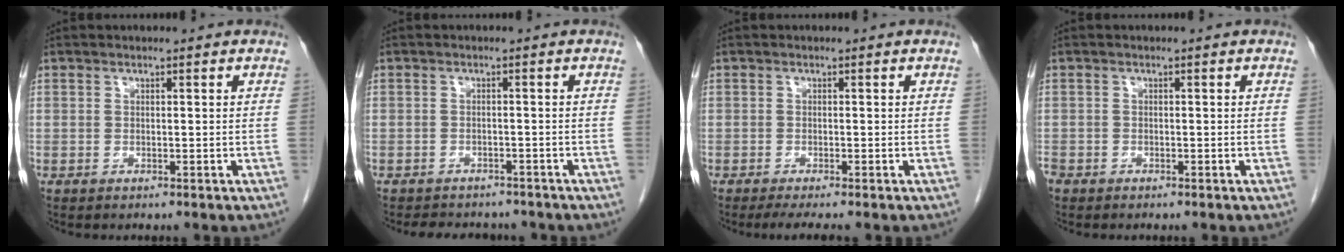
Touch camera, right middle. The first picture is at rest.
{"total": 6.8, "force": [-6.1, 2.6, 1.7], "torque": [-0.024, 0.002, -0.074]}
{"total": 2.9, "force": [-2.2, -0.1, 1.8], "torque": [-0.027, -0.007, -0.038]}
{"total": 2.0, "force": [-1.4, 1.3, 0.6], "torque": [-0.019, -0.003, -0.025]}